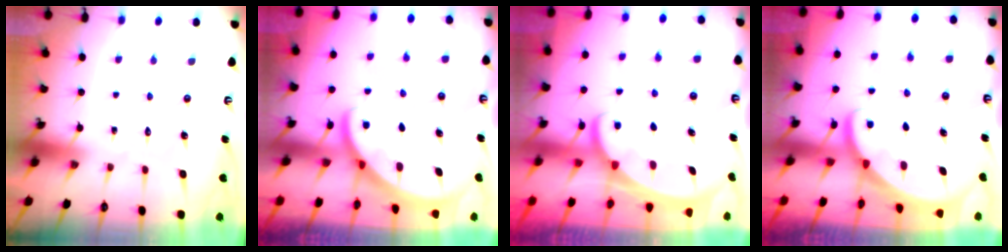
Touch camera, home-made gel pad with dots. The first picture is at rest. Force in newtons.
{"total": 2.7, "press": 2.7, "slide": 0.1}
{"total": 2.0, "press": 2.0, "slide": 0.3}
{"total": 2.0, "press": 2.0, "slide": 0.2}